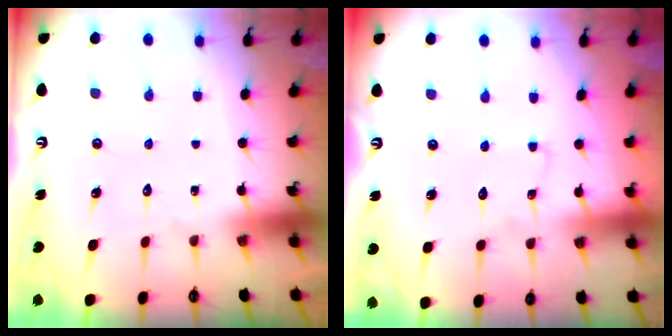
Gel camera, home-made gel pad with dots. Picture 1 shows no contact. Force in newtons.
{"total": 1.8, "press": 1.8, "slide": 0.1}